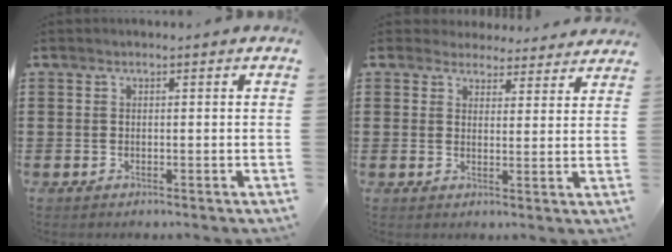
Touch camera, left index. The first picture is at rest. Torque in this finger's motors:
{"motor_torque": [2.14, 0.00, 0.08, -0.05]}